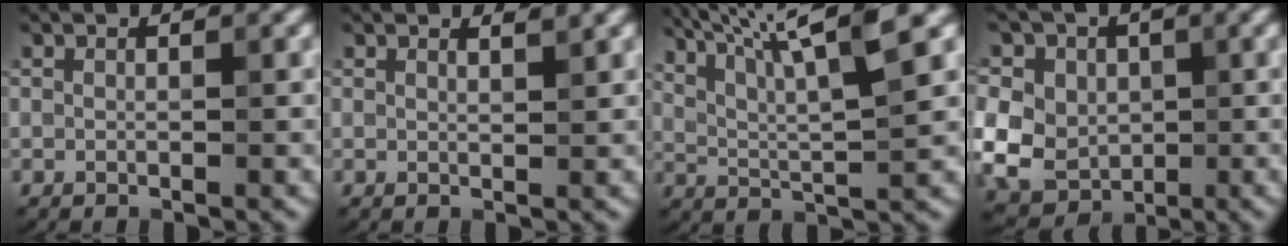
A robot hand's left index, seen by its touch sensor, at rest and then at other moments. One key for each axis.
{"total": 1.2, "fx": 1.1, "fy": 0.1, "fz": 0.4, "tx": -0.001, "ty": 0.001, "tz": 0.016}
{"total": 8.7, "fx": 5.7, "fy": 1.3, "fz": 6.5, "tx": -0.110, "ty": 0.020, "tz": 0.091}
{"total": 13.9, "fx": 2.9, "fy": 11.8, "fz": 6.8, "tx": -0.138, "ty": 0.033, "tz": 0.020}